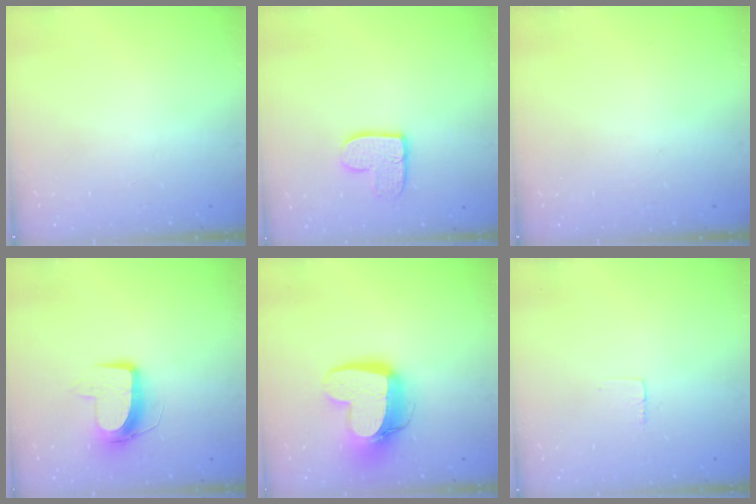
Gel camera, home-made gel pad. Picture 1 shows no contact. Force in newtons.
{"total": 9.5, "press": 9.5, "slide": 0.3}
{"total": 0.0}
{"total": 10.5, "press": 10.4, "slide": 0.9}
{"total": 15.2, "press": 15.2, "slide": 1.4}
{"total": 2.3, "press": 2.3, "slide": 0.1}